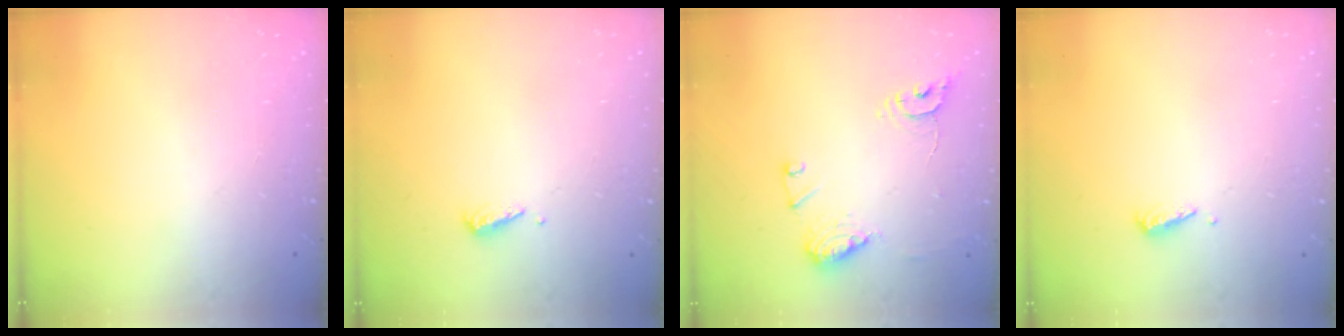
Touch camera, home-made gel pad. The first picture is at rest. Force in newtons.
{"total": 2.9, "press": 2.9, "slide": 0.4}
{"total": 12.1, "press": 12.0, "slide": 1.2}
{"total": 2.9, "press": 2.9, "slide": 0.4}